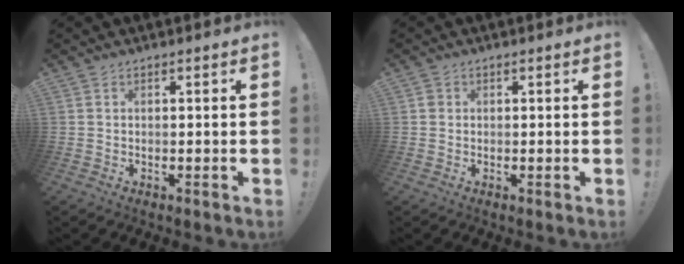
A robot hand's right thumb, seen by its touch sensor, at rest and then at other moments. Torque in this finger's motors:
{"motor_torque": [0.03, 0.18, 0.07, -0.17, -0.03]}